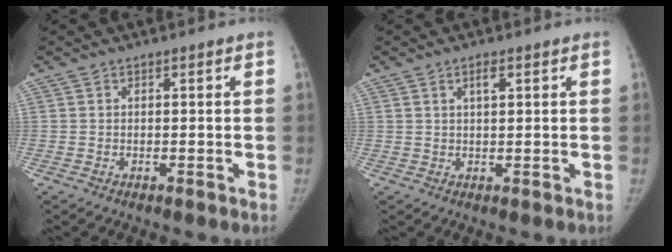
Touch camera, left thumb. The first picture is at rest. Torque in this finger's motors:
{"motor_torque": [0.47, 0.33, 0.59, -0.59, 0.12]}